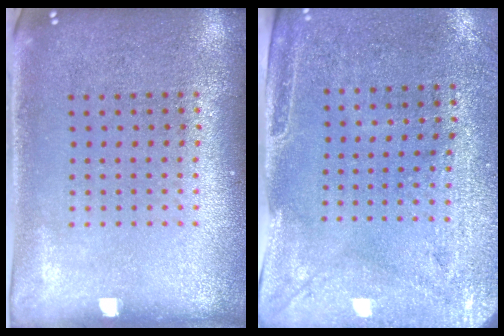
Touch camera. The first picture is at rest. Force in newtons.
{"total": 2.9, "press": 2.5, "slide": 1.6}